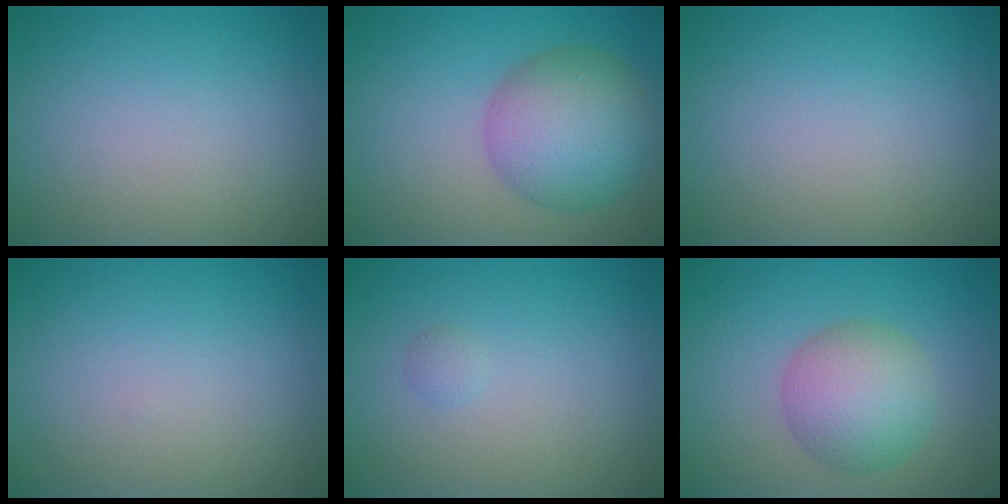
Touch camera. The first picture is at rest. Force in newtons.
{"total": 7.7, "press": 7.7, "slide": 0.3}
{"total": 0.0}
{"total": 0.0}
{"total": 0.6, "press": 0.6, "slide": 0.1}
{"total": 5.6, "press": 5.6, "slide": 0.1}